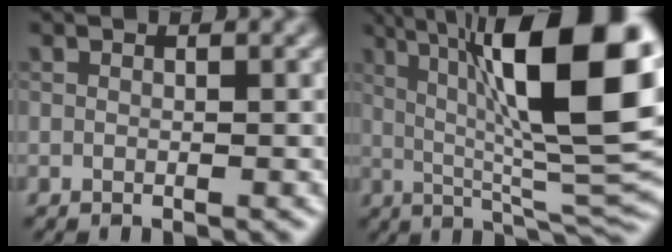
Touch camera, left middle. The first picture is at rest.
{"total": 16.2, "force": [4.5, 4.3, 14.9], "torque": [-0.216, 0.013, 0.069]}